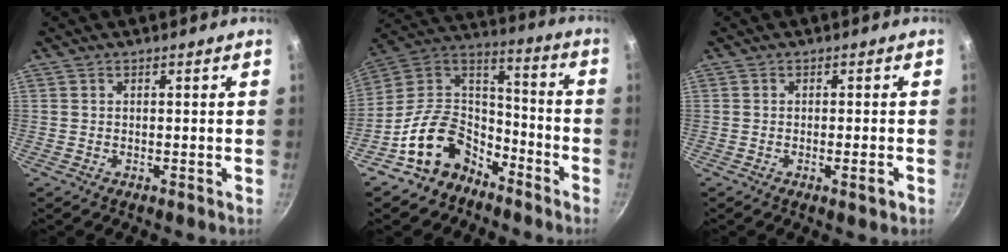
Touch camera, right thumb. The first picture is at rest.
{"total": 16.1, "force": [-9.8, 10.8, 6.8], "torque": [-0.085, 0.100, -0.188]}
{"total": 2.5, "force": [-0.9, 0.4, 2.2], "torque": [-0.035, 0.004, -0.015]}